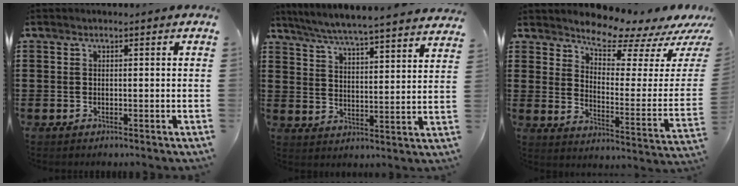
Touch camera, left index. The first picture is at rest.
{"total": 5.8, "force": [5.6, -0.7, 1.3], "torque": [-0.053, -0.044, 0.096]}
{"total": 7.9, "force": [7.4, 1.4, 2.5], "torque": [-0.065, -0.066, 0.127]}